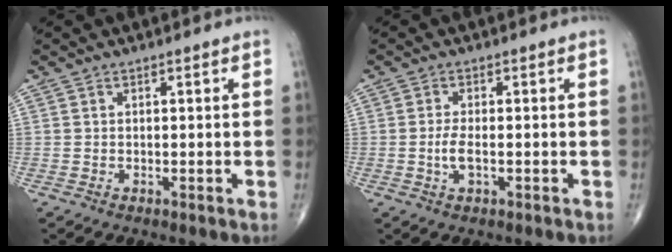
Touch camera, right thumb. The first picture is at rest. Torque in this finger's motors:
{"motor_torque": [0.46, 0.57, 0.05, 0.17, -0.03]}